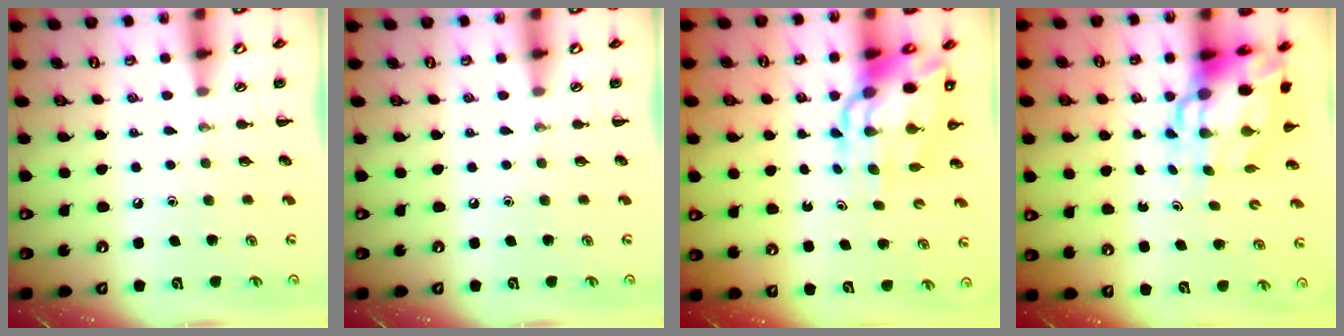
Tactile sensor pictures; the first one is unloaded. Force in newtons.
{"total": 0.0}
{"total": 11.5, "press": 11.1, "slide": 3.1}
{"total": 10.1, "press": 9.7, "slide": 2.9}